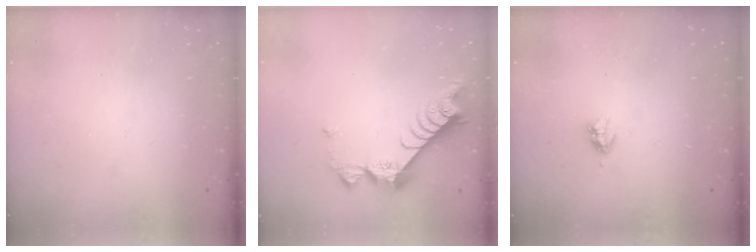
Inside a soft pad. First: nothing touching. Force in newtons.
{"total": 9.1, "press": 9.1, "slide": 0.6}
{"total": 2.9, "press": 2.9, "slide": 0.5}